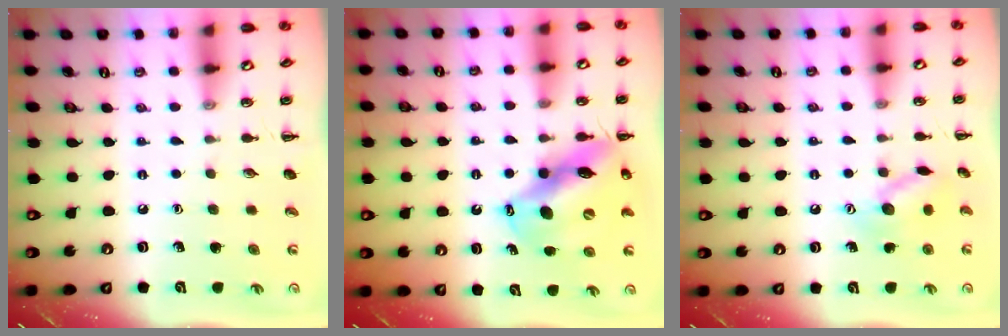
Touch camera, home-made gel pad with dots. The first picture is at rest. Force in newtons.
{"total": 15.1, "press": 14.4, "slide": 4.5}
{"total": 10.5, "press": 10.5, "slide": 0.6}